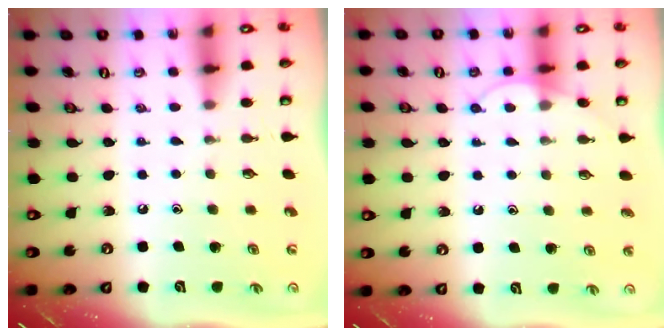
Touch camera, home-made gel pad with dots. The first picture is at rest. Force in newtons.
{"total": 5.7, "press": 5.7, "slide": 0.5}